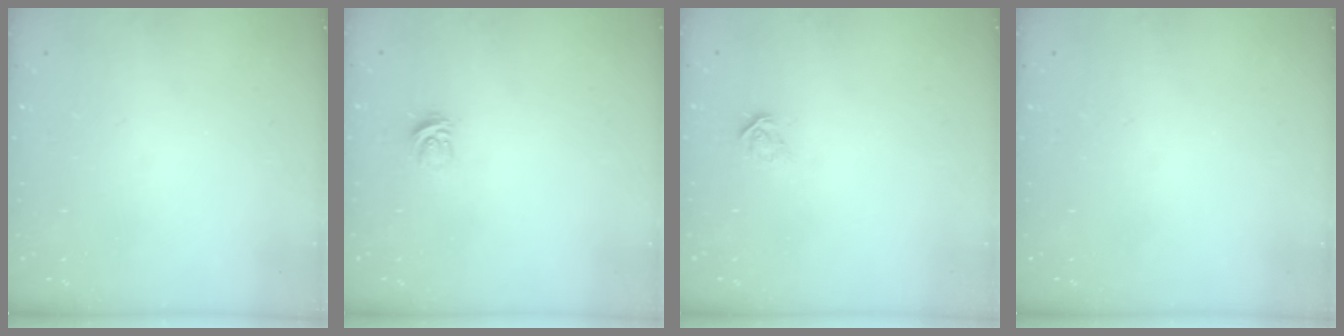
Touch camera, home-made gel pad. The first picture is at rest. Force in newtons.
{"total": 3.4, "press": 3.4, "slide": 0.5}
{"total": 5.0, "press": 5.0, "slide": 0.2}
{"total": 0.0}